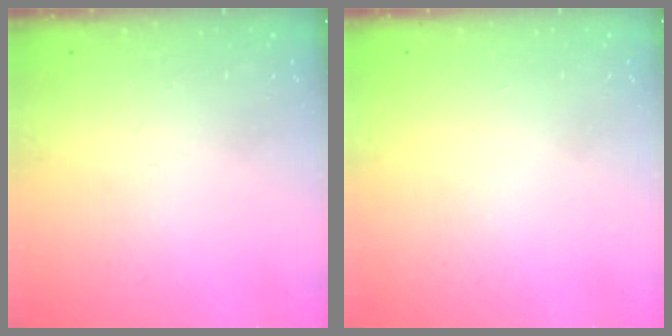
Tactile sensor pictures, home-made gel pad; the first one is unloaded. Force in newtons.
{"total": 1.5, "press": 1.5, "slide": 0.1}